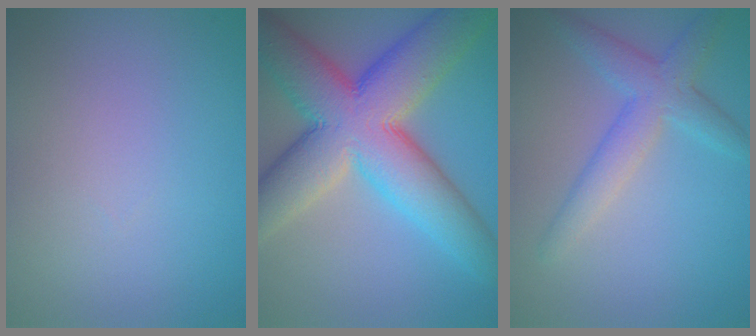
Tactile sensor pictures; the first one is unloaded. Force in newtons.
{"total": 13.3, "press": 13.3, "slide": 0.6}
{"total": 3.8, "press": 3.8, "slide": 0.1}